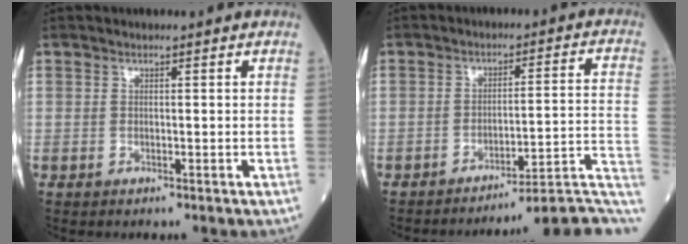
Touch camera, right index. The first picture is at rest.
{"total": 12.7, "force": [-11.8, -2.2, 4.0], "torque": [-0.004, 0.022, -0.156]}